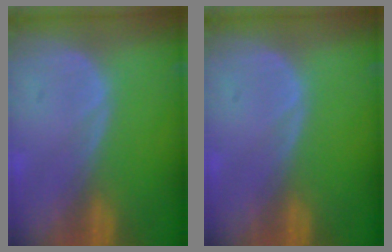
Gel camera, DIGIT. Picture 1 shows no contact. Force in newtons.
{"total": 0.0}